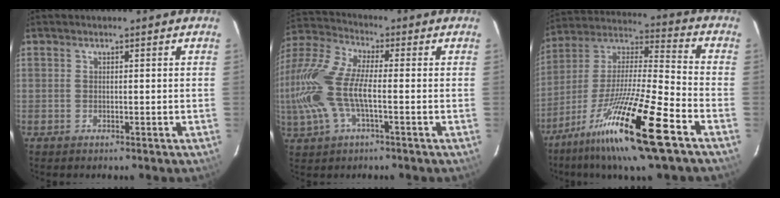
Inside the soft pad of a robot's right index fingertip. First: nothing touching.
{"total": 17.3, "force": [-2.2, 7.2, 15.6], "torque": [-0.325, 0.000, -0.048]}
{"total": 22.1, "force": [-13.3, 1.8, 17.5], "torque": [-0.329, -0.026, -0.242]}